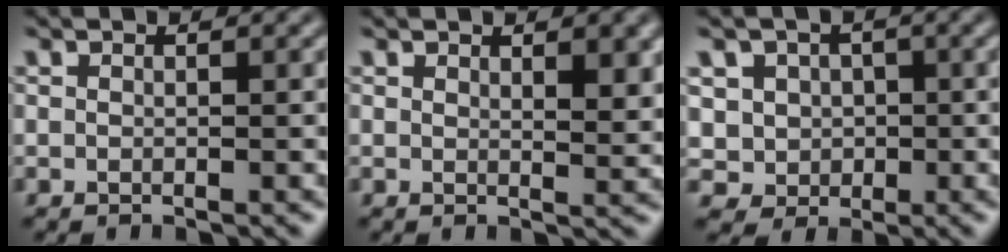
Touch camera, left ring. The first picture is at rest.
{"total": 3.0, "force": [1.6, 0.9, 2.4], "torque": [-0.029, -0.004, 0.029]}
{"total": 3.6, "force": [0.5, 3.5, 0.9], "torque": [-0.005, 0.004, 0.004]}